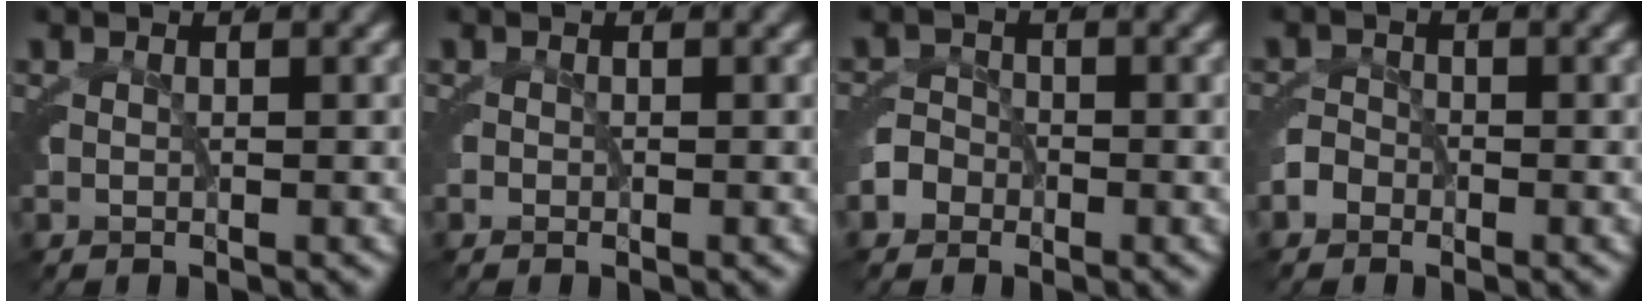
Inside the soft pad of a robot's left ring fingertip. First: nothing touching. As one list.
[{"total": 0.7, "force": [-0.5, 0.5, -0.2], "torque": [0.000, -0.001, -0.008]}, {"total": 2.4, "force": [-1.4, 2.0, 0.2], "torque": [-0.016, -0.003, -0.029]}, {"total": 1.7, "force": [-1.3, 1.1, 0.0], "torque": [-0.013, -0.003, -0.025]}]